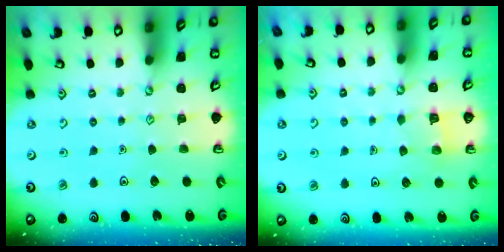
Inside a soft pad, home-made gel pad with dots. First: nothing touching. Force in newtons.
{"total": 4.2, "press": 4.2, "slide": 0.4}